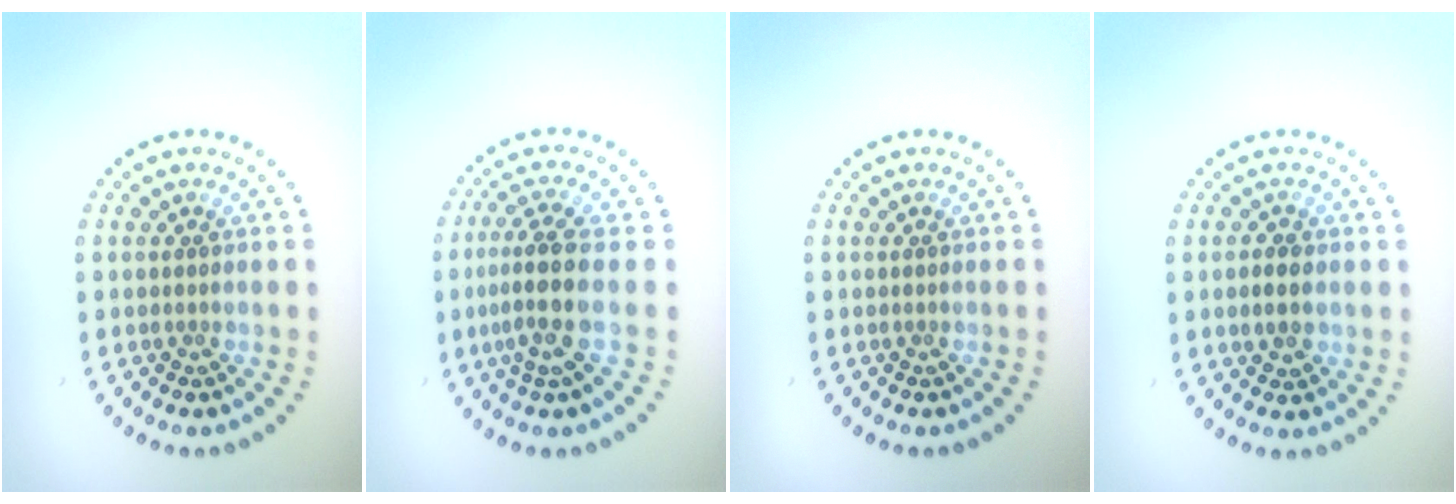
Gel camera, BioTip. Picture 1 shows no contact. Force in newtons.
{"total": 3.9, "press": 3.0, "slide": 2.4}
{"total": 0.0}
{"total": 2.1, "press": 2.1, "slide": 0.2}